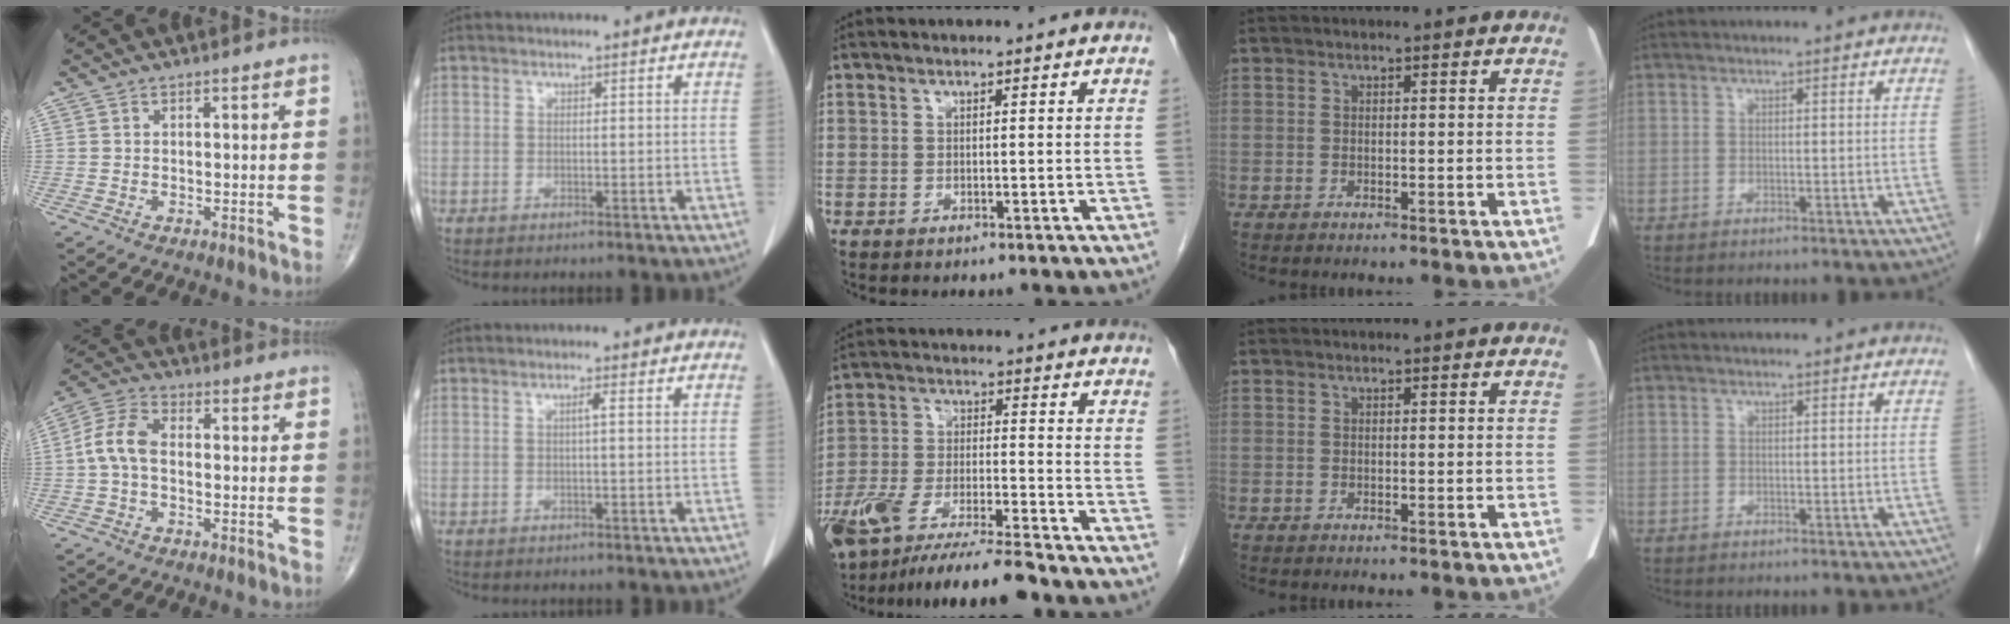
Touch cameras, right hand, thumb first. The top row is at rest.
{"thumb": {"total": 7.2, "force": [-0.7, 4.1, 5.8], "torque": [-0.121, 0.022, -0.025]}, "index": {"total": 1.1, "force": [0.1, 0.0, 1.1], "torque": [-0.022, 0.003, 0.003]}, "middle": {"total": 14.0, "force": [-11.5, 1.0, 8.0], "torque": [-0.152, -0.032, -0.201]}}